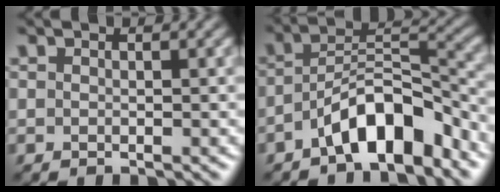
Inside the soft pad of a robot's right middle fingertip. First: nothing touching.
{"total": 7.1, "force": [-4.3, 2.5, 5.1], "torque": [-0.085, 0.017, -0.076]}